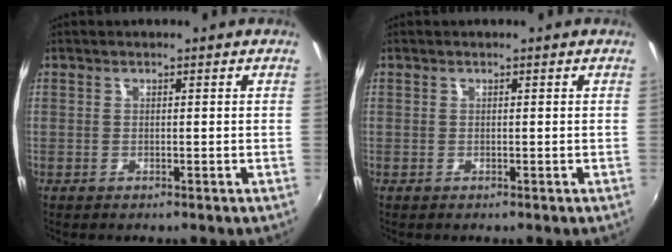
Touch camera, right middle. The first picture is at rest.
{"total": 0.0}